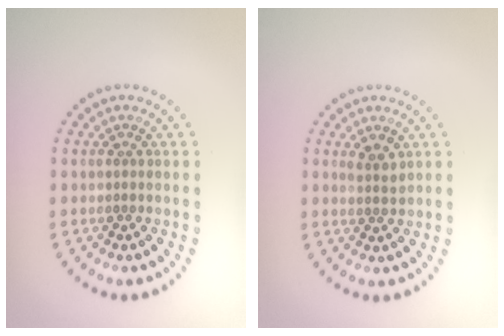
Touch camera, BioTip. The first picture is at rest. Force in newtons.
{"total": 1.5, "press": 1.2, "slide": 0.9}